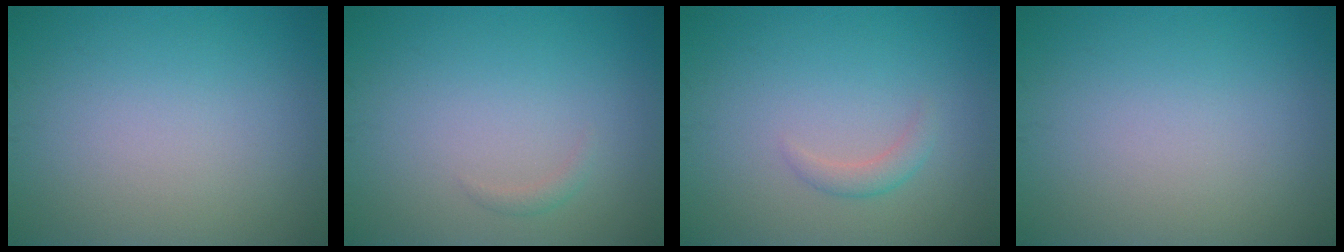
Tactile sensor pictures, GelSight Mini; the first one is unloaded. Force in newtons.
{"total": 0.7, "press": 0.7, "slide": 0.1}
{"total": 1.3, "press": 1.3, "slide": 0.1}
{"total": 0.0}